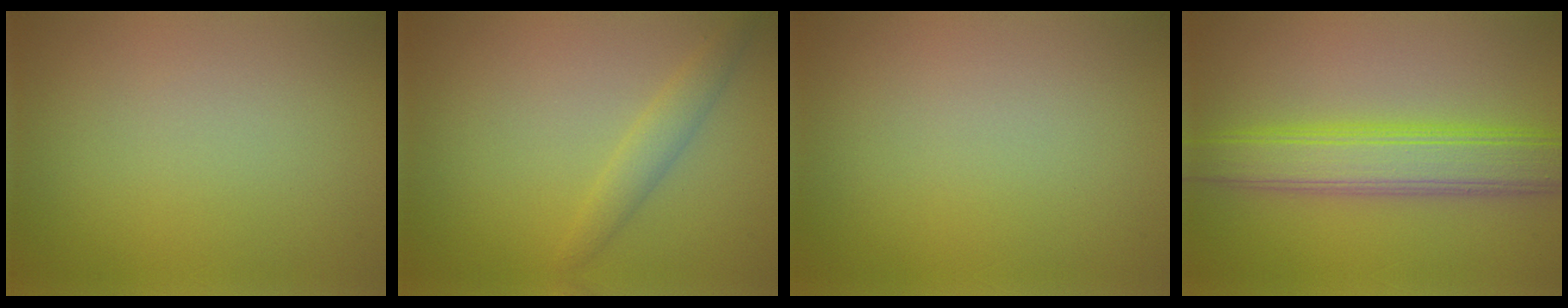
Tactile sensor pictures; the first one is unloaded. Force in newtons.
{"total": 1.8, "press": 1.8, "slide": 0.1}
{"total": 0.0}
{"total": 6.3, "press": 6.3, "slide": 0.1}